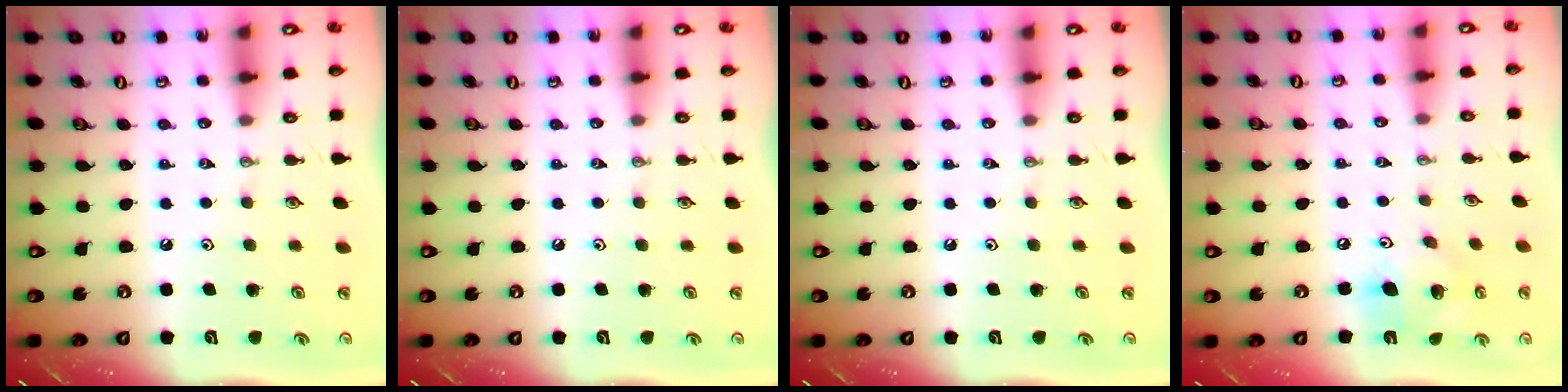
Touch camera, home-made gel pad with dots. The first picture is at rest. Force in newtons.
{"total": 0.0}
{"total": 0.0}
{"total": 13.6, "press": 13.3, "slide": 3.0}